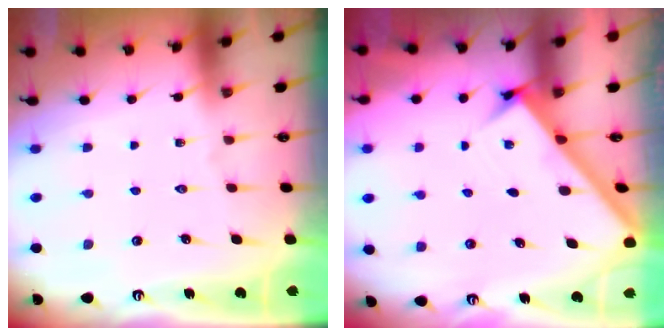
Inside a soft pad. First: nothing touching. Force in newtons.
{"total": 2.7, "press": 2.7, "slide": 0.3}